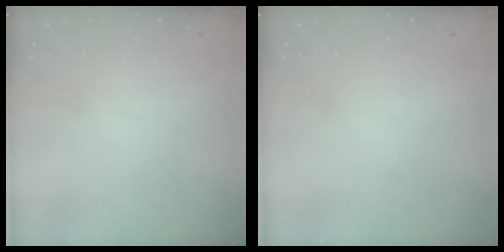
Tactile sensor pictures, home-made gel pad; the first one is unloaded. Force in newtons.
{"total": 0.0}